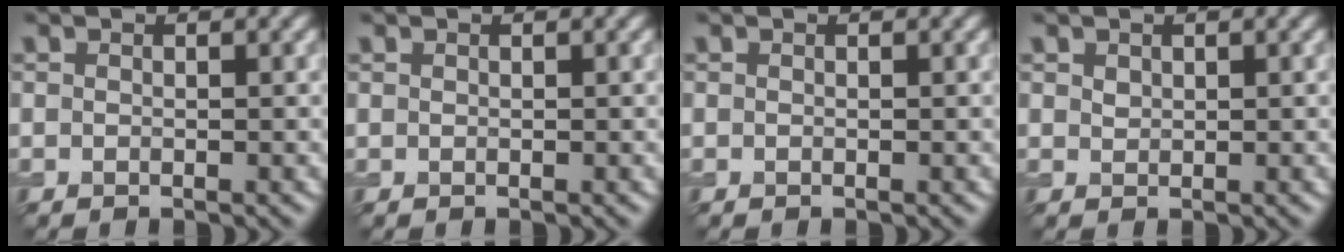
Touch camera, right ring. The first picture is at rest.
{"total": 0.0}
{"total": 0.0}
{"total": 0.7, "force": [0.7, 0.3, 0.0], "torque": [-0.003, 0.003, 0.015]}